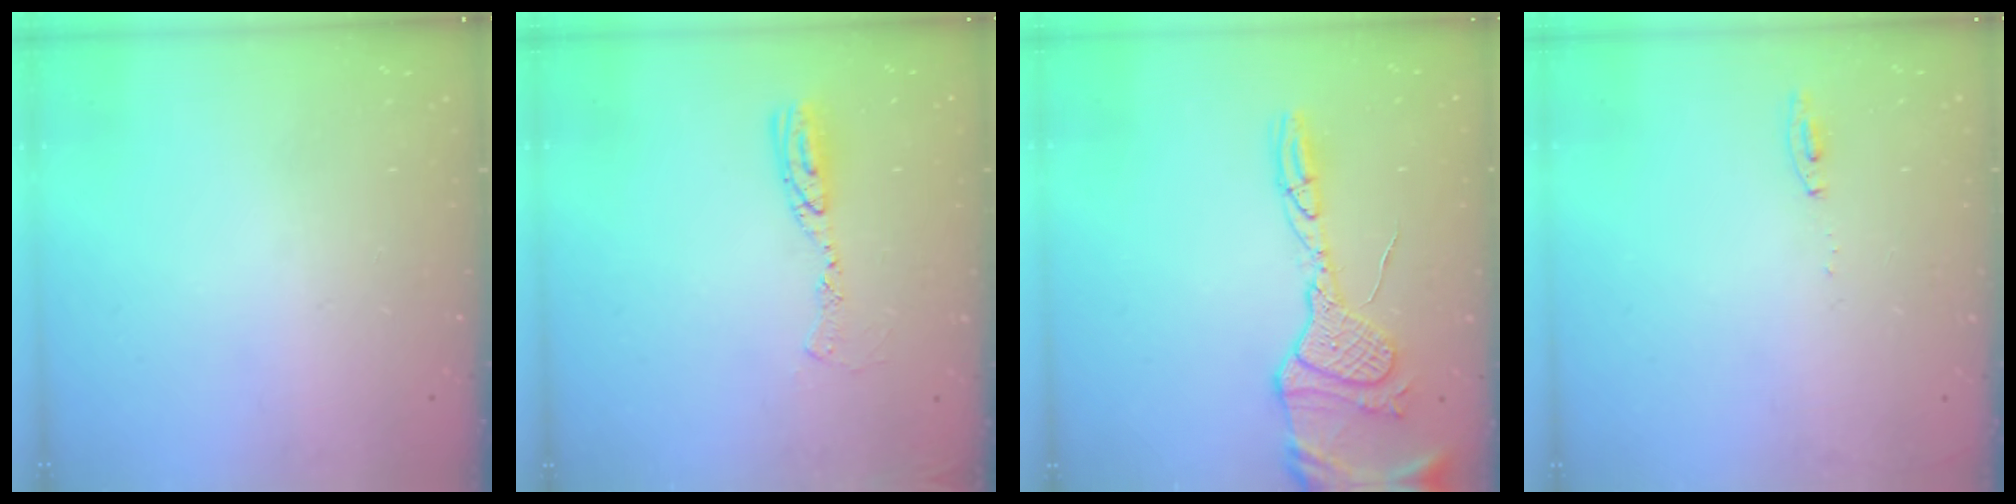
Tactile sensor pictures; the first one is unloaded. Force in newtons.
{"total": 9.5, "press": 9.5, "slide": 0.9}
{"total": 16.0, "press": 15.9, "slide": 1.6}
{"total": 4.6, "press": 4.6, "slide": 0.5}